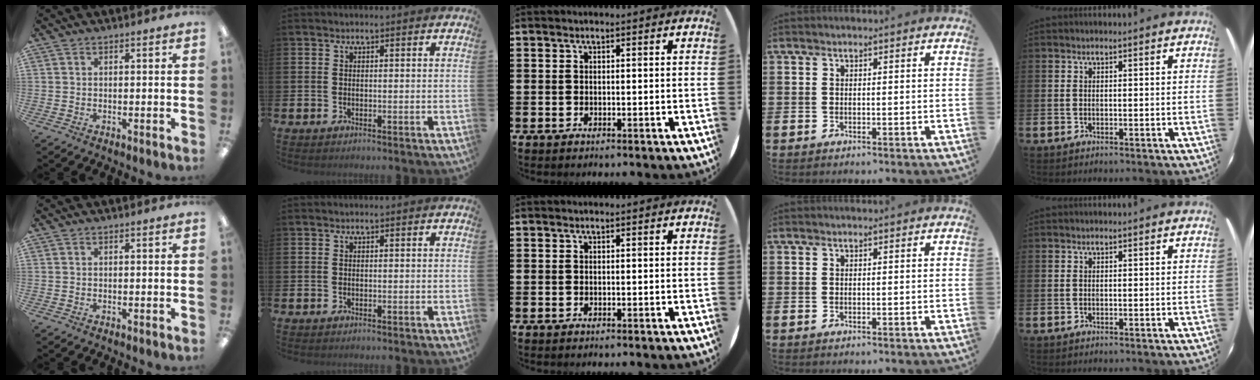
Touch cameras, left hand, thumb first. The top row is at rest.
{}